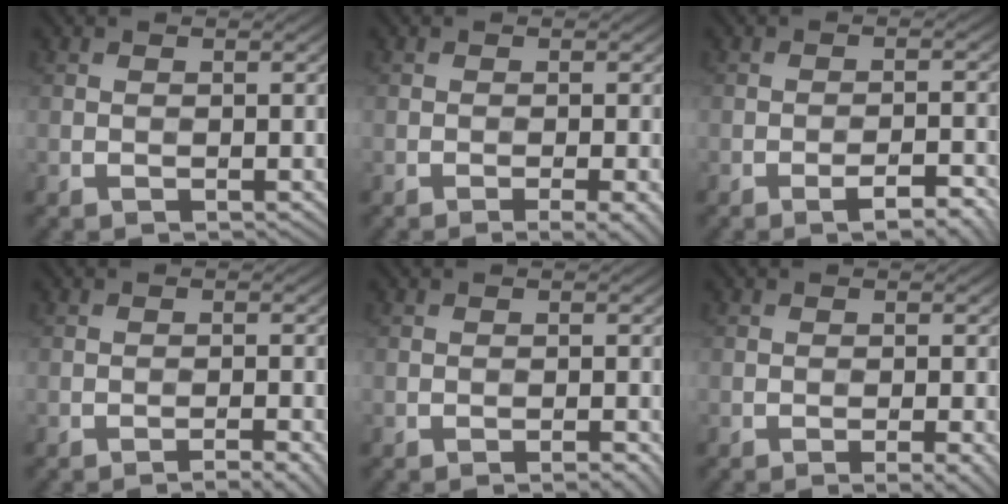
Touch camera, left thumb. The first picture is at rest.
{"total": 2.8, "force": [-1.4, 0.4, 2.3], "torque": [-0.033, 0.003, -0.023]}
{"total": 4.4, "force": [-2.8, 0.9, 3.3], "torque": [-0.051, 0.009, -0.039]}
{"total": 3.1, "force": [-2.1, 0.3, 2.2], "torque": [-0.033, 0.008, -0.035]}
{"total": 1.4, "force": [-0.8, 0.1, 1.1], "torque": [-0.014, 0.002, -0.013]}
{"total": 2.6, "force": [-1.3, 0.4, 2.2], "torque": [-0.031, 0.004, -0.020]}